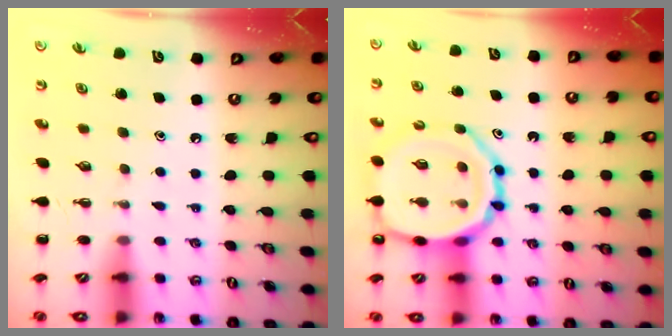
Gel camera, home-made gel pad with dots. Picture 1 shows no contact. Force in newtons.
{"total": 17.4, "press": 17.3, "slide": 2.3}